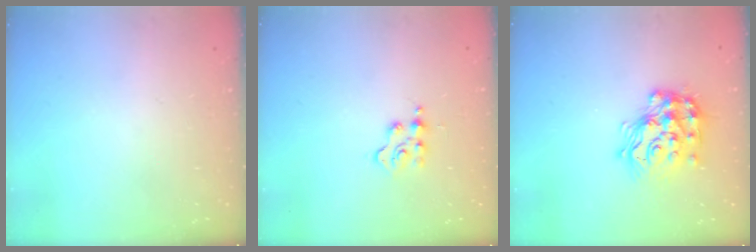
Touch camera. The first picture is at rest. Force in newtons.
{"total": 2.7, "press": 2.7, "slide": 0.3}
{"total": 17.9, "press": 17.8, "slide": 1.2}